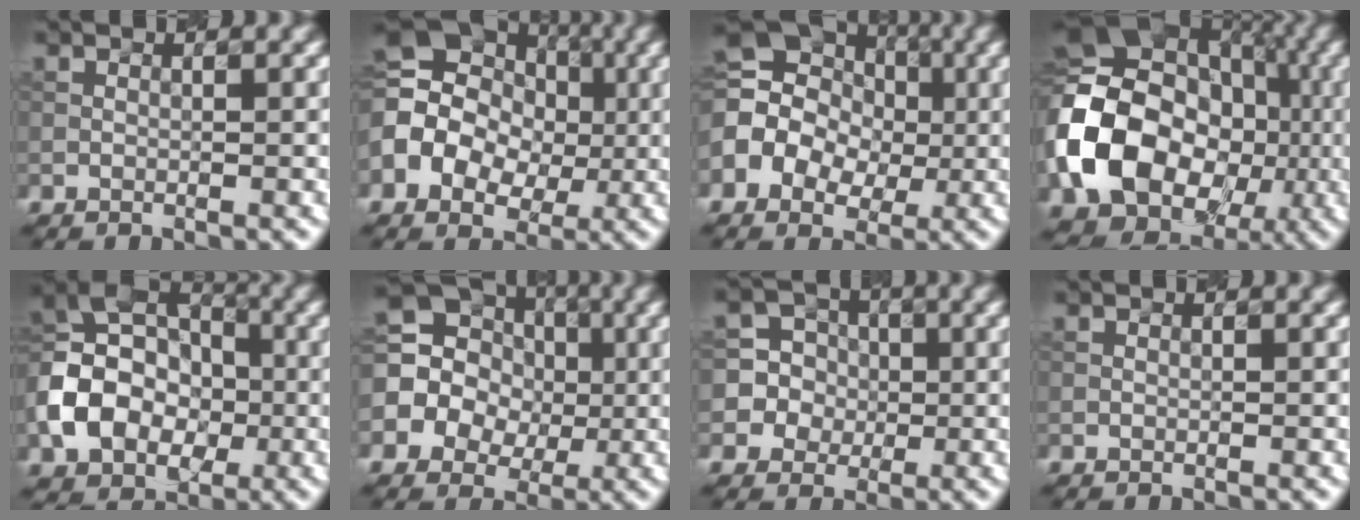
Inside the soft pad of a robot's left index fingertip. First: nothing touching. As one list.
[{"total": 12.2, "force": [0.3, 9.8, 7.2], "torque": [-0.135, 0.007, -0.020]}, {"total": 11.1, "force": [0.0, 9.0, 6.5], "torque": [-0.112, 0.019, -0.032]}, {"total": 16.5, "force": [-2.3, 13.1, 9.8], "torque": [-0.201, 0.000, -0.050]}, {"total": 8.7, "force": [-2.2, 6.6, 5.1], "torque": [-0.101, 0.007, -0.054]}, {"total": 11.4, "force": [0.7, 10.2, 4.9], "torque": [-0.113, 0.043, -0.018]}, {"total": 7.0, "force": [0.5, 6.9, 1.1], "torque": [-0.041, 0.031, 0.009]}, {"total": 0.0}]